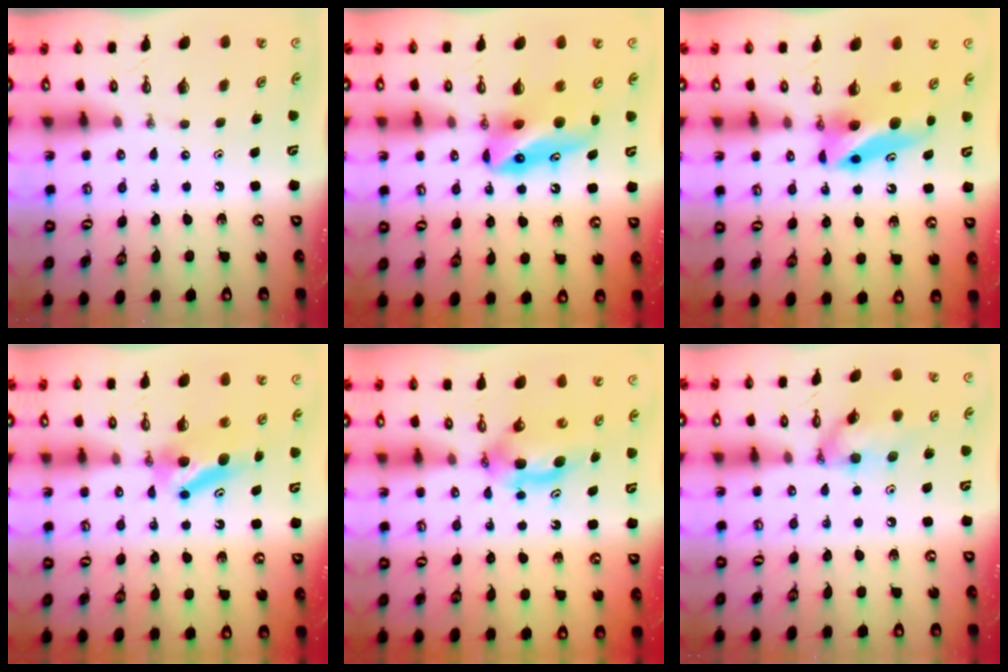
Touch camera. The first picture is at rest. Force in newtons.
{"total": 11.5, "press": 8.8, "slide": 7.5}
{"total": 10.7, "press": 7.0, "slide": 8.1}
{"total": 7.3, "press": 7.0, "slide": 2.0}
{"total": 5.8, "press": 5.6, "slide": 1.4}
{"total": 12.3, "press": 12.2, "slide": 1.3}